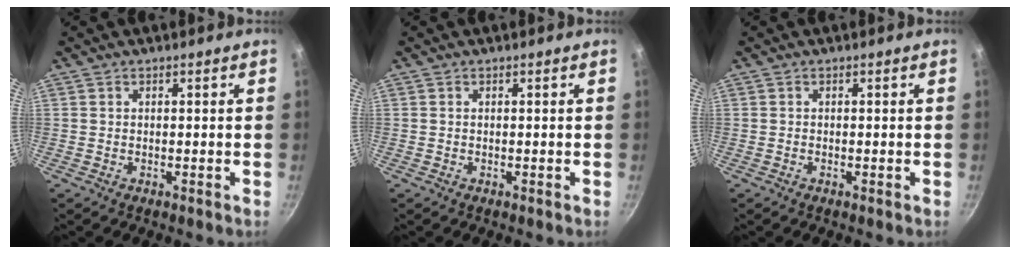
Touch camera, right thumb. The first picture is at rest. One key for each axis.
{"total": 0.0}
{"total": 0.0}